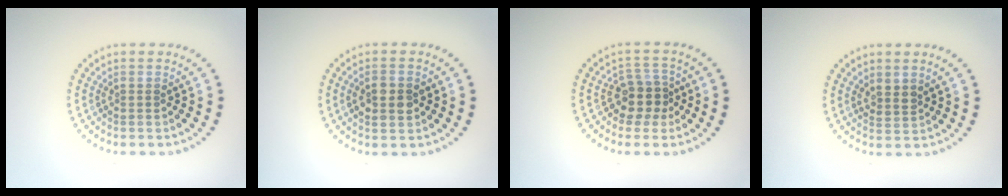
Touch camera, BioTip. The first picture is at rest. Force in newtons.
{"total": 2.7, "press": 2.7, "slide": 0.2}
{"total": 2.9, "press": 2.6, "slide": 1.4}
{"total": 1.5, "press": 1.3, "slide": 0.8}